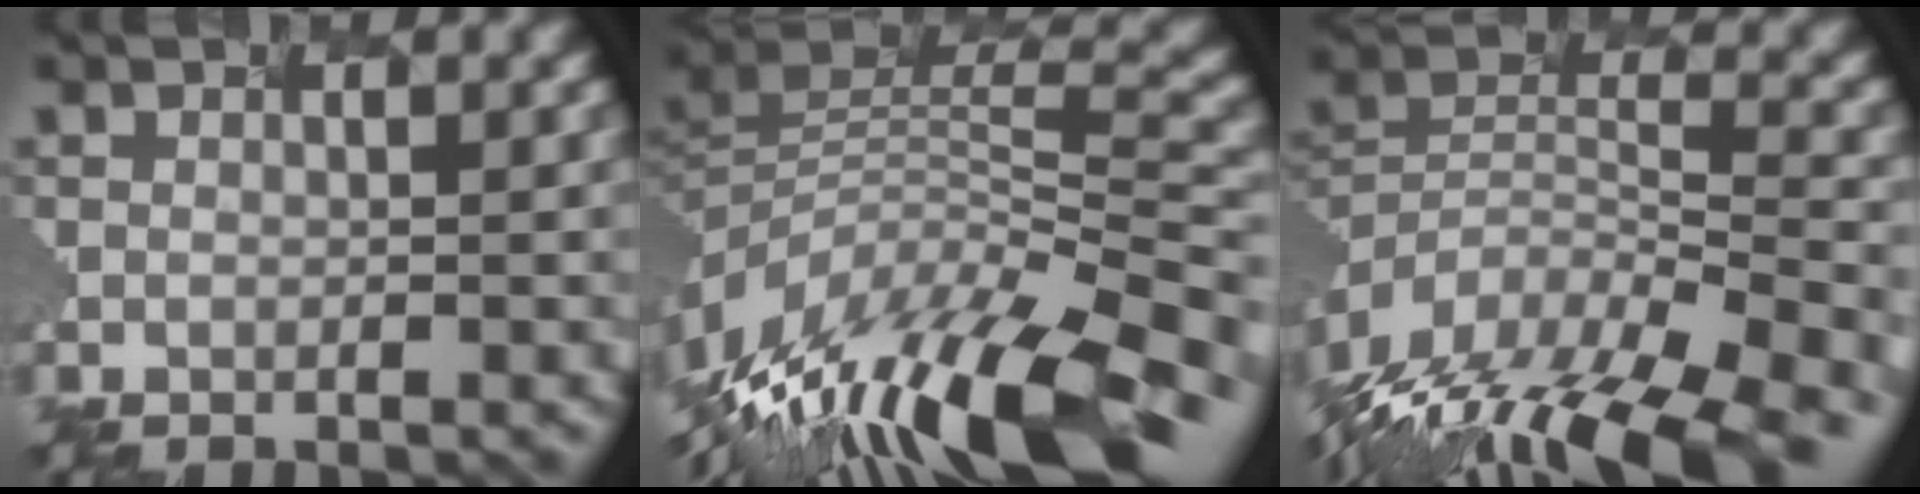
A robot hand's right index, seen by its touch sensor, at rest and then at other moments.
{"total": 14.5, "force": [-11.0, 4.3, 8.4], "torque": [-0.218, 0.007, -0.175]}
{"total": 14.9, "force": [-13.0, 3.2, 6.6], "torque": [-0.152, -0.003, -0.178]}